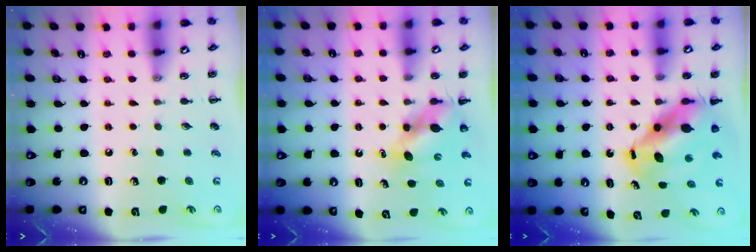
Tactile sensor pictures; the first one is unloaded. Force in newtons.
{"total": 6.0, "press": 6.0, "slide": 0.4}
{"total": 8.2, "press": 7.9, "slide": 2.3}